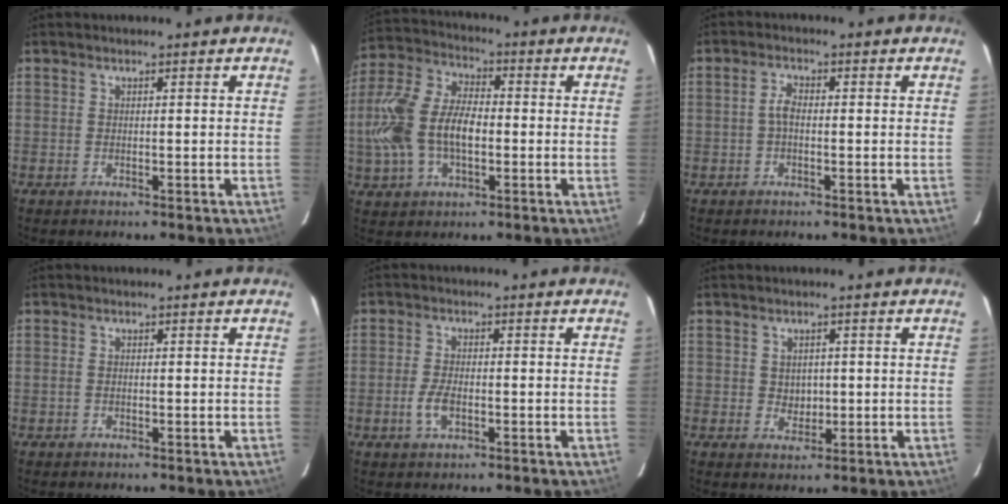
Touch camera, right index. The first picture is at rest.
{"total": 16.0, "force": [-2.0, 9.2, 13.0], "torque": [-0.283, 0.012, -0.035]}
{"total": 1.9, "force": [-0.5, 1.0, 1.5], "torque": [-0.033, 0.007, -0.011]}
{"total": 0.7, "force": [-0.2, 0.5, 0.4], "torque": [-0.006, 0.001, -0.004]}
{"total": 4.0, "force": [-1.4, 1.9, 3.3], "torque": [-0.074, 0.000, -0.026]}
{"total": 2.7, "force": [0.2, 2.5, 1.1], "torque": [-0.016, 0.005, 0.007]}